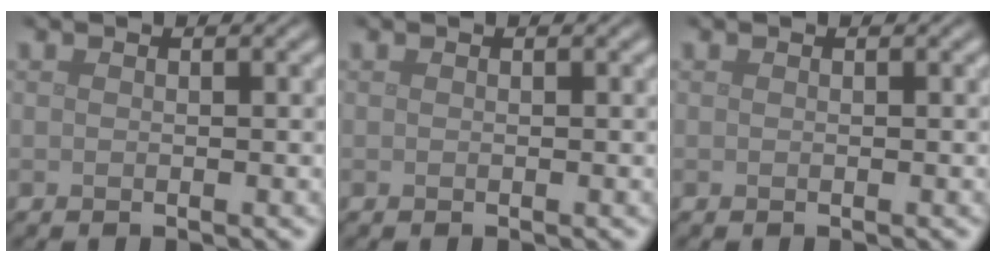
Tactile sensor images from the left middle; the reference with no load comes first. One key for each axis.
{"total": 0.0}
{"total": 0.0}